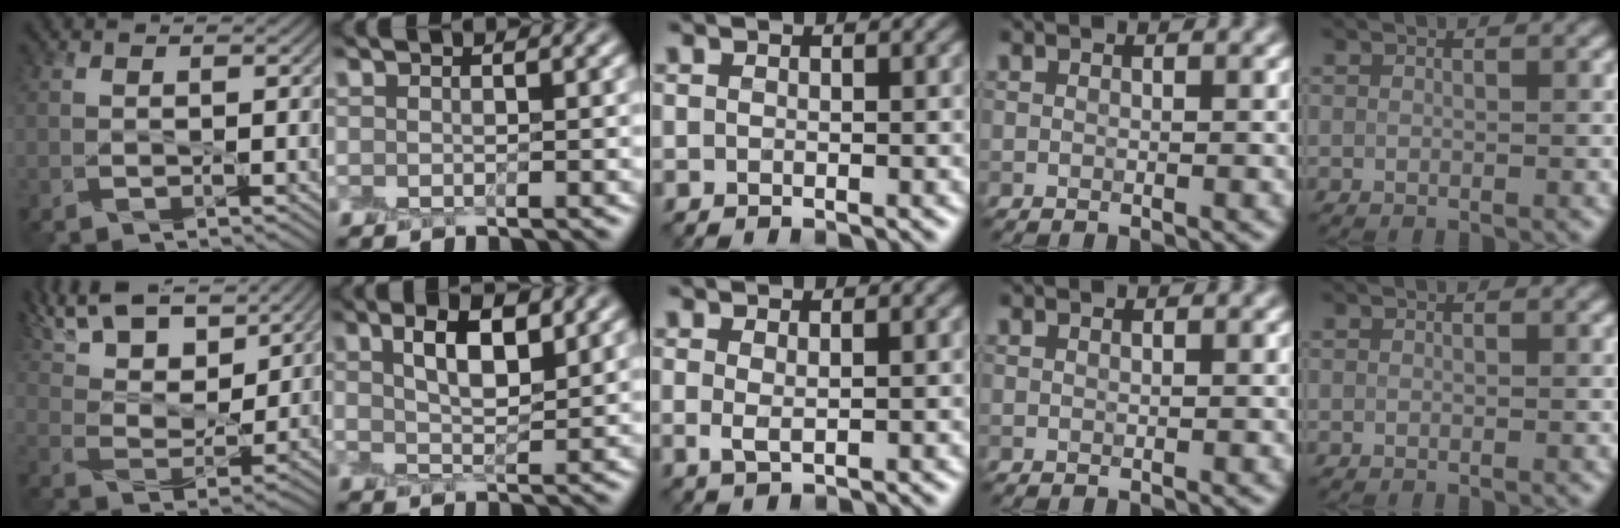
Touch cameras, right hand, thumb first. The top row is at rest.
{"thumb": {"total": 14.0, "force": [10.2, 5.6, 7.8], "torque": [-0.179, 0.006, 0.164]}, "index": {"total": 4.3, "force": [1.9, 1.5, 3.6], "torque": [-0.067, 0.005, 0.034]}, "middle": {"total": 1.2, "force": [0.4, 0.4, 1.1], "torque": [-0.024, 0.002, 0.007]}}